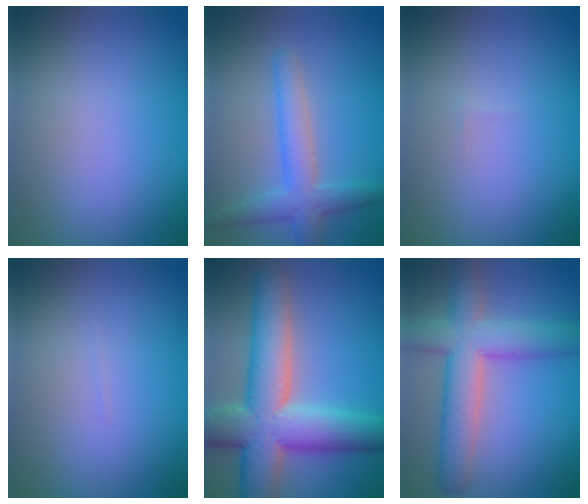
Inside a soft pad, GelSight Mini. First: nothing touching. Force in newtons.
{"total": 3.9, "press": 3.9, "slide": 0.1}
{"total": 0.0}
{"total": 0.0}
{"total": 11.4, "press": 11.4, "slide": 0.7}
{"total": 7.1, "press": 7.1, "slide": 0.3}